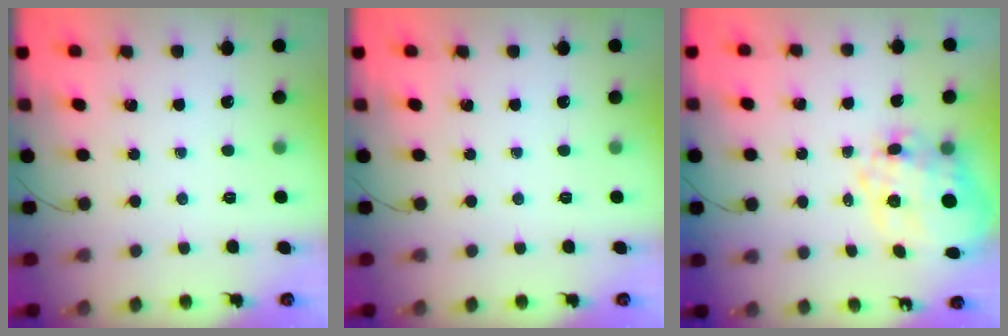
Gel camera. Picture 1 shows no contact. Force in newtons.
{"total": 0.0}
{"total": 13.0, "press": 12.7, "slide": 3.0}